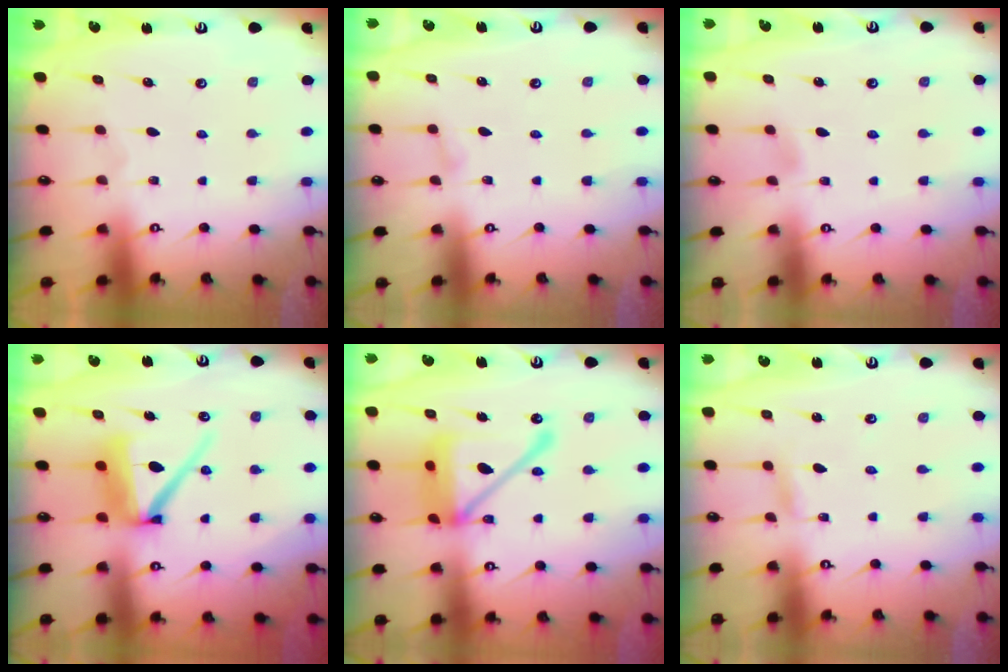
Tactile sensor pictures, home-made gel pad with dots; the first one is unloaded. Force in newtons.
{"total": 2.2, "press": 2.1, "slide": 0.3}
{"total": 3.7, "press": 3.7, "slide": 0.6}
{"total": 11.0, "press": 10.9, "slide": 1.5}
{"total": 18.5, "press": 18.4, "slide": 1.9}
{"total": 2.2, "press": 2.2, "slide": 0.2}